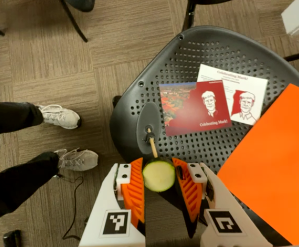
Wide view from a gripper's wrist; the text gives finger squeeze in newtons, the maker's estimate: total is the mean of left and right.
{"total": 13.7, "left": 14.7, "right": 12.8}